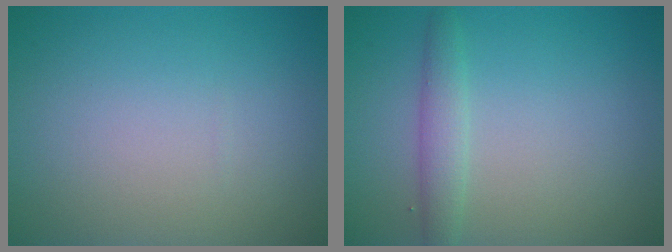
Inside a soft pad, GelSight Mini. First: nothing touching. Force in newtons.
{"total": 2.0, "press": 2.0, "slide": 0.2}